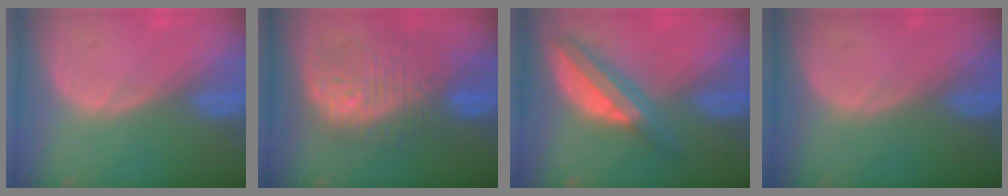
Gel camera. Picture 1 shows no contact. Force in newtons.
{"total": 10.4, "press": 10.1, "slide": 2.6}
{"total": 7.2, "press": 6.2, "slide": 3.6}
{"total": 0.0}